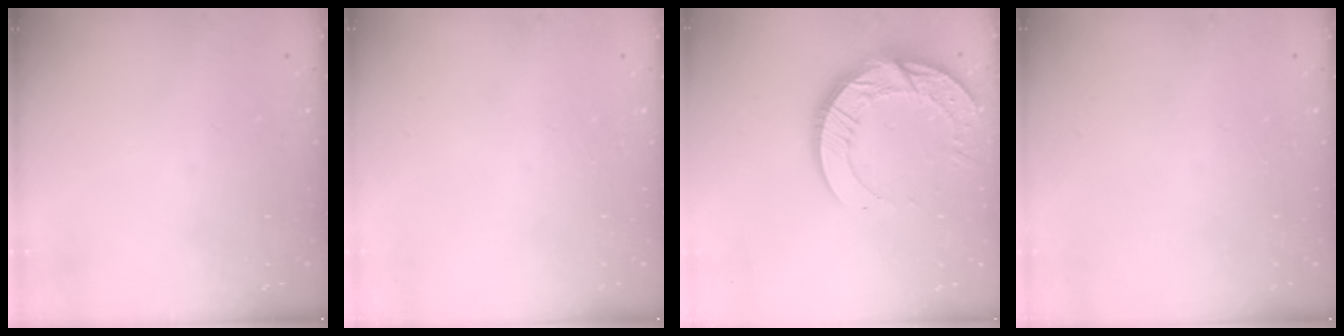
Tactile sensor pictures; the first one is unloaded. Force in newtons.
{"total": 0.0}
{"total": 17.2, "press": 17.1, "slide": 1.6}
{"total": 0.0}